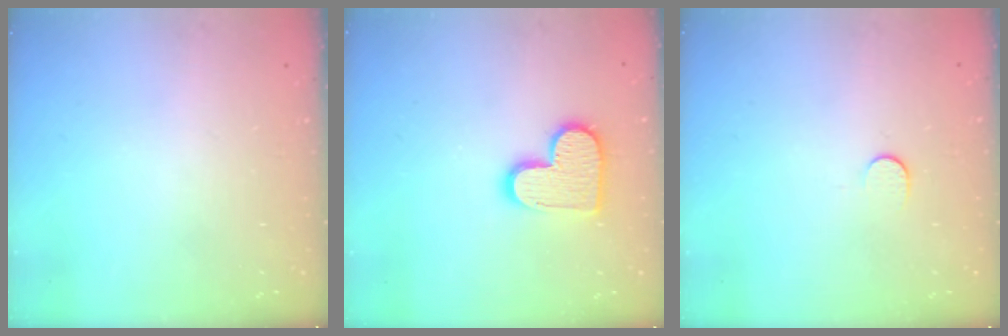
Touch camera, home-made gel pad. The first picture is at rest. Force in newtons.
{"total": 12.8, "press": 12.8, "slide": 0.9}
{"total": 4.5, "press": 4.5, "slide": 0.5}